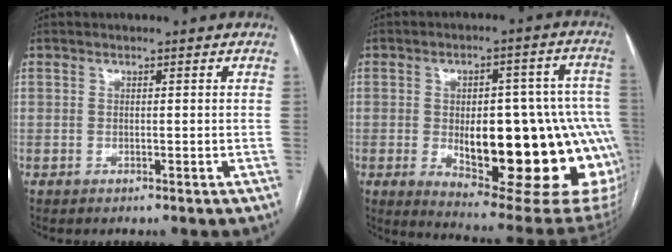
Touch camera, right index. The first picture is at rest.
{"total": 26.1, "force": [-4.7, 8.5, 24.3], "torque": [-0.238, 0.014, -0.038]}